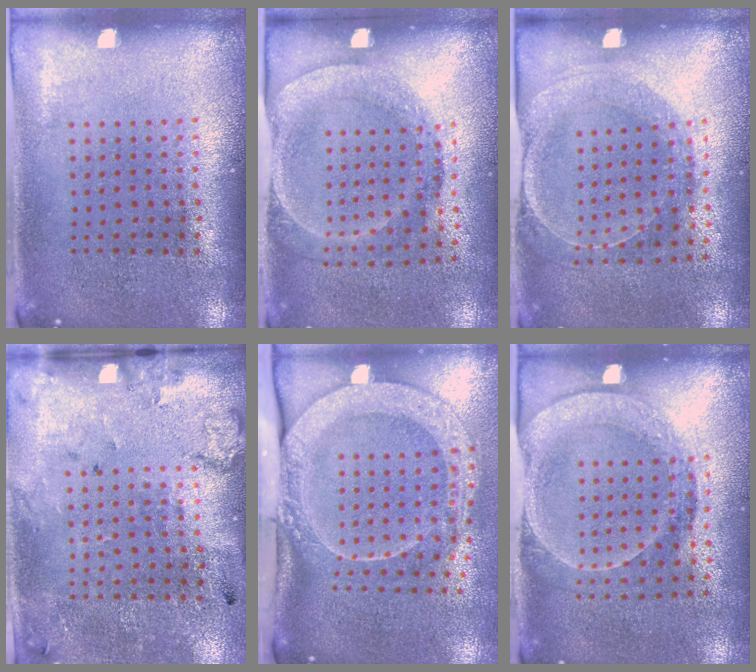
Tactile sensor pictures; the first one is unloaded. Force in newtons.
{"total": 1.8, "press": 1.2, "slide": 1.4}
{"total": 1.5, "press": 1.5, "slide": 0.4}
{"total": 2.2, "press": 1.3, "slide": 1.7}
{"total": 2.9, "press": 2.1, "slide": 2.0}
{"total": 1.7, "press": 1.4, "slide": 1.1}